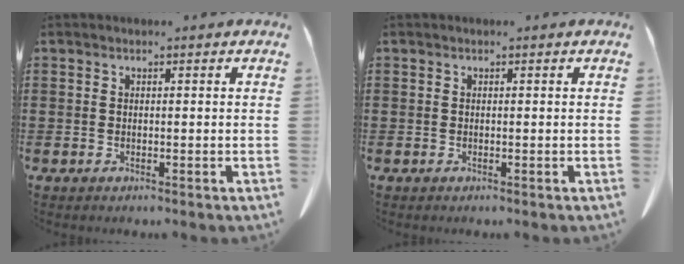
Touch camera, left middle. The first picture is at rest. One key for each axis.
{"total": 0.0}